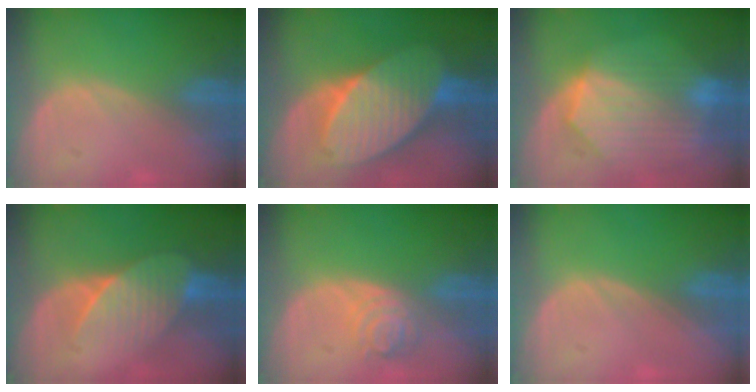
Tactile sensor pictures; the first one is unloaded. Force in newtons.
{"total": 10.5, "press": 10.5, "slide": 0.6}
{"total": 10.1, "press": 8.9, "slide": 4.8}
{"total": 7.4, "press": 6.9, "slide": 2.5}
{"total": 4.1, "press": 4.1, "slide": 0.1}
{"total": 0.0}